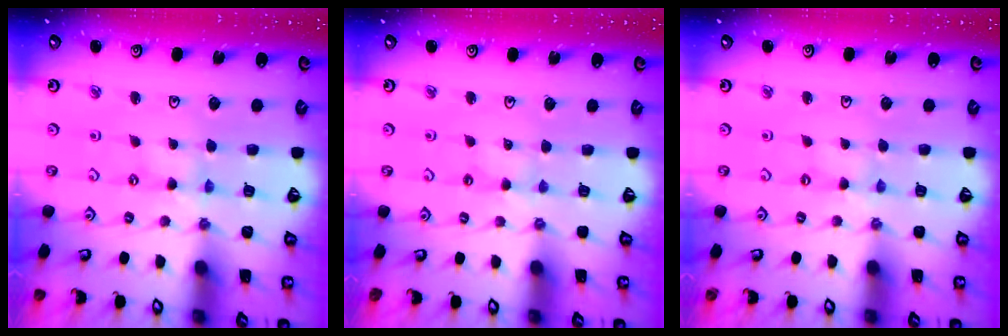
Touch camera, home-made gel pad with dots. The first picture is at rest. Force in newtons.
{"total": 1.9, "press": 1.9, "slide": 0.3}
{"total": 0.0}